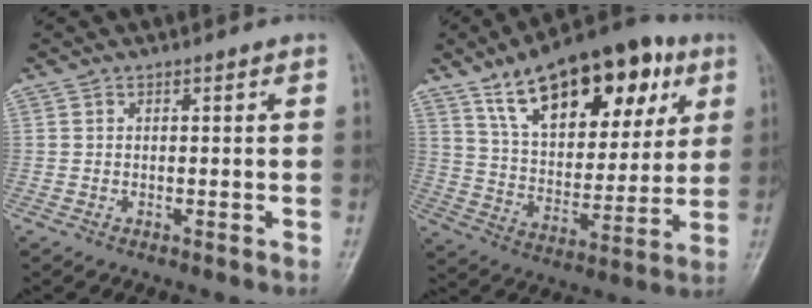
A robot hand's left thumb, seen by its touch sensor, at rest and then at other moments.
{"total": 24.5, "force": [12.3, 12.5, 17.1], "torque": [-0.222, -0.022, 0.201]}